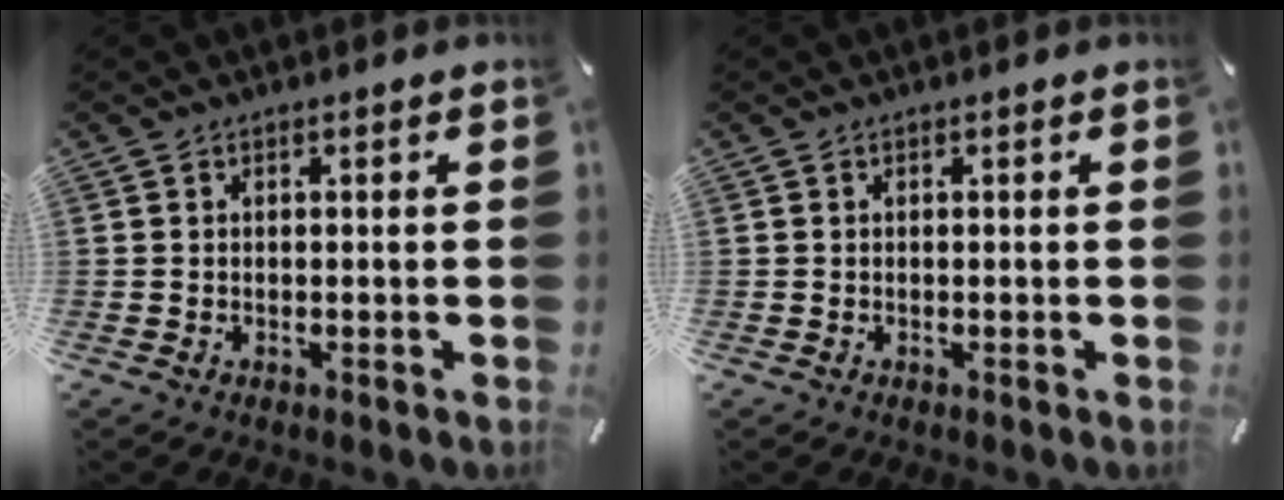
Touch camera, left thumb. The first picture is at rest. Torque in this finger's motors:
{"motor_torque": [0.00, 0.00, 0.00, 0.00, 0.00]}